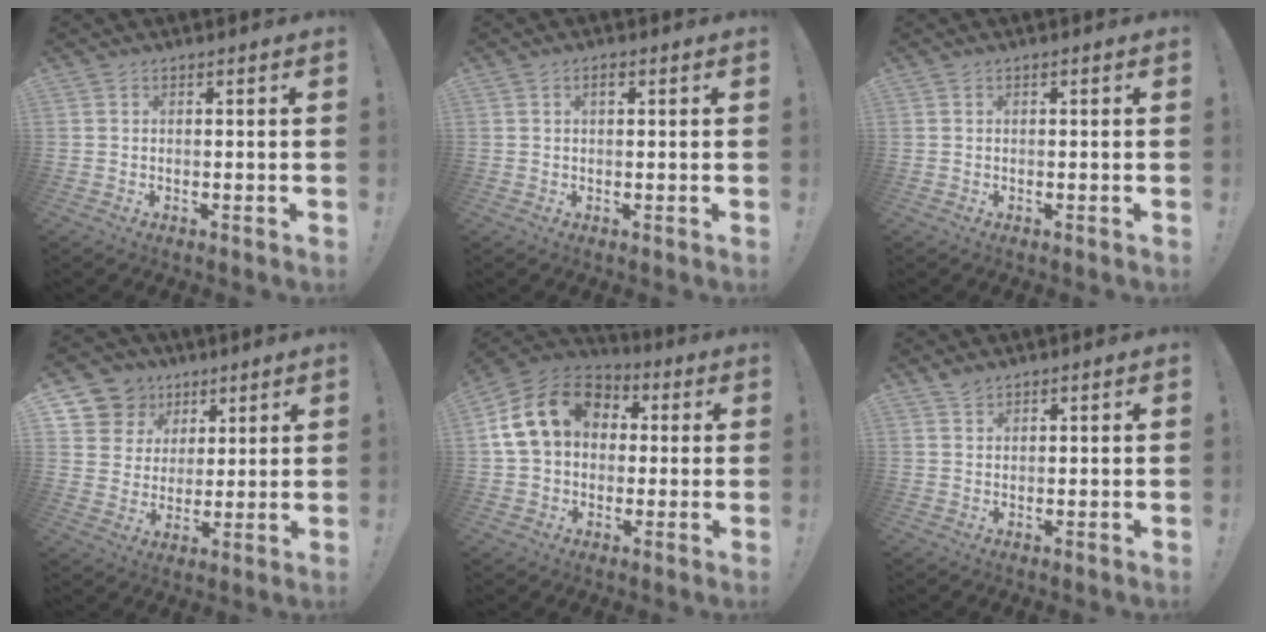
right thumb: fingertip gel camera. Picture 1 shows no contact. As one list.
[{"total": 1.6, "force": [0.6, 0.7, 1.3], "torque": [-0.017, 0.001, 0.007]}, {"total": 0.0}, {"total": 10.1, "force": [5.2, 8.4, 2.0], "torque": [-0.028, -0.037, 0.107]}, {"total": 17.8, "force": [4.4, 13.4, 10.8], "torque": [-0.172, 0.001, 0.082]}, {"total": 2.0, "force": [1.8, 0.7, 0.6], "torque": [-0.008, -0.008, 0.034]}]